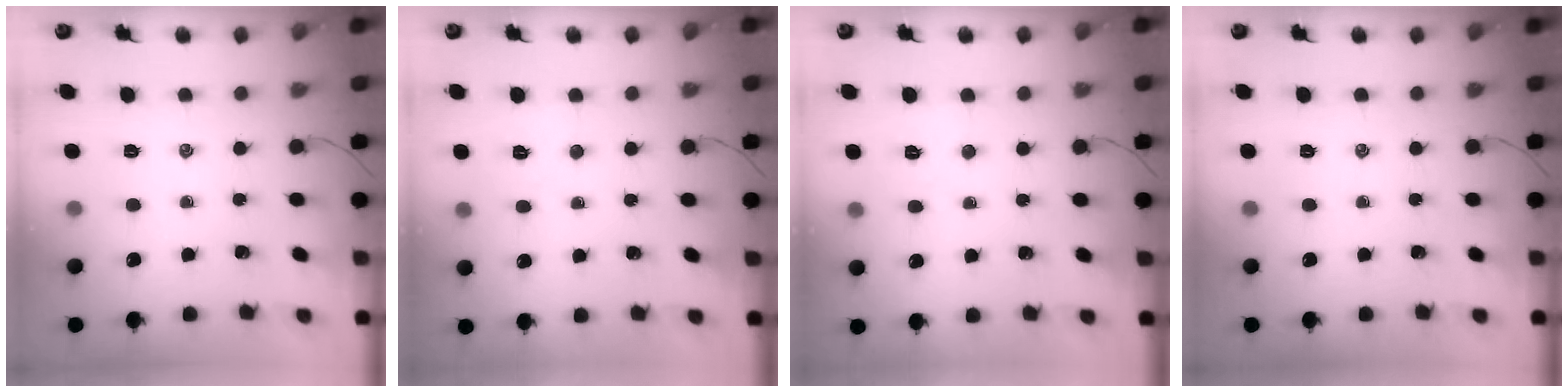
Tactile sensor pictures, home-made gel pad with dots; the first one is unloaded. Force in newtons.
{"total": 3.8, "press": 3.7, "slide": 0.9}
{"total": 3.8, "press": 3.7, "slide": 0.9}
{"total": 0.0}